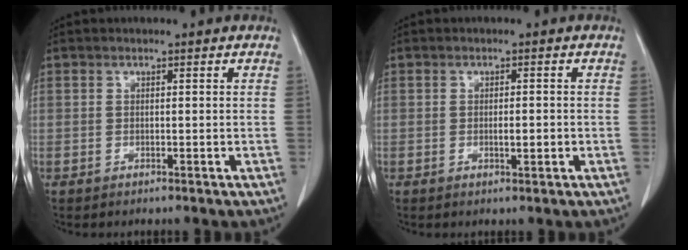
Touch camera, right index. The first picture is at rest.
{"total": 1.9, "force": [-0.4, 0.5, 1.8], "torque": [-0.034, -0.002, -0.005]}